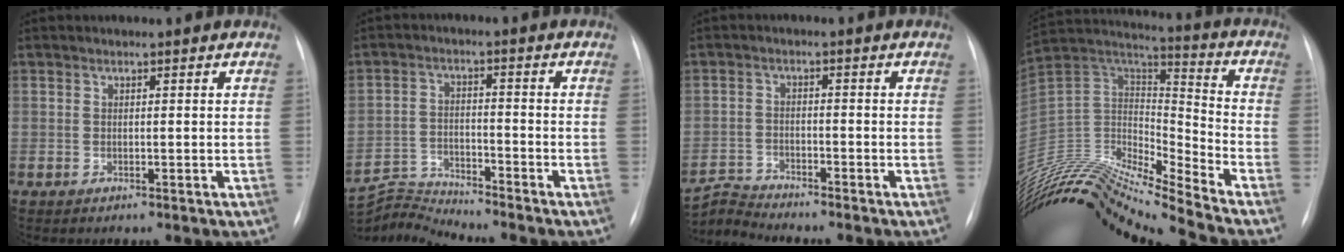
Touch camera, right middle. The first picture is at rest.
{"total": 7.2, "force": [-6.6, -2.3, -1.6], "torque": [0.015, 0.001, -0.125]}
{"total": 4.6, "force": [-4.3, -1.3, -1.1], "torque": [0.011, -0.010, -0.081]}
{"total": 22.7, "force": [-21.3, 0.0, 7.9], "torque": [-0.156, 0.032, -0.374]}